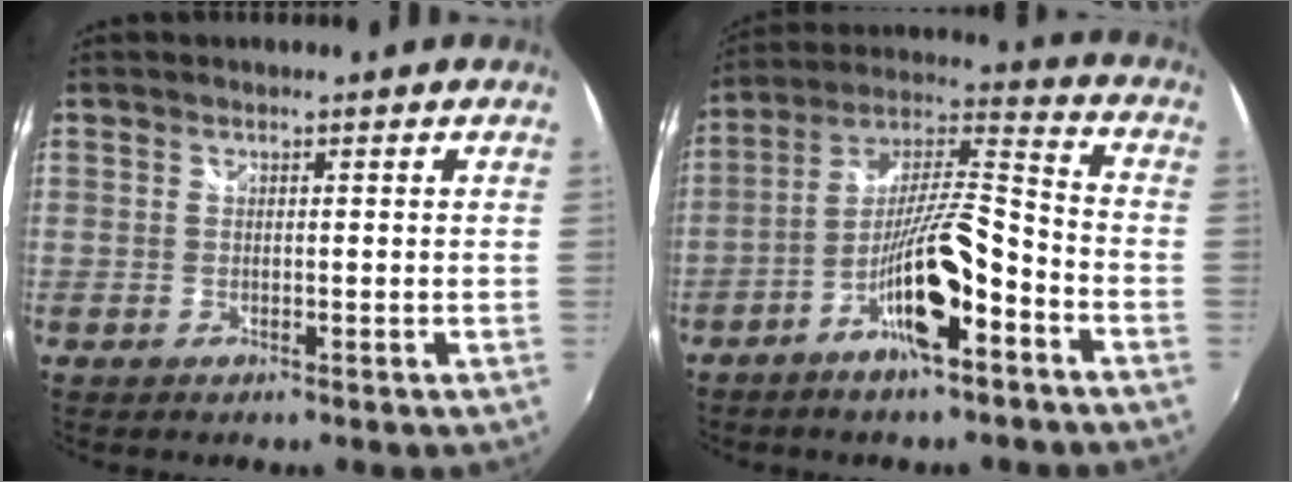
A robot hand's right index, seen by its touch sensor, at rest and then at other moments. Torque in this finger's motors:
{"motor_torque": [1.11, 1.03, 0.84, 0.12]}